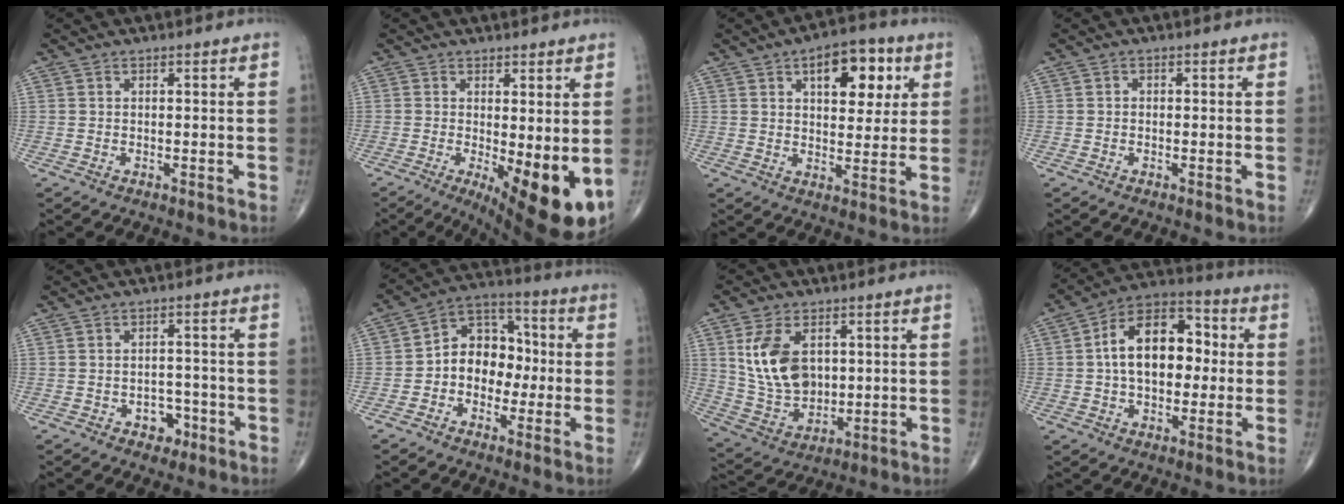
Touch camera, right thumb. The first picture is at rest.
{"total": 13.0, "force": [-2.3, 4.1, 12.1], "torque": [-0.168, -0.030, -0.018]}
{"total": 12.1, "force": [4.8, 6.5, 9.0], "torque": [-0.087, -0.009, 0.066]}
{"total": 0.5, "force": [-0.2, 0.5, 0.2], "torque": [0.004, 0.003, -0.007]}
{"total": 3.9, "force": [-1.9, 2.9, 1.9], "torque": [-0.002, 0.017, -0.024]}
{"total": 11.0, "force": [-1.2, 8.6, 6.8], "torque": [-0.064, 0.043, -0.035]}
{"total": 12.7, "force": [3.1, 8.4, 9.1], "torque": [-0.154, -0.014, 0.073]}
{"total": 15.9, "force": [1.2, 9.9, 12.4], "torque": [-0.169, 0.035, 0.008]}